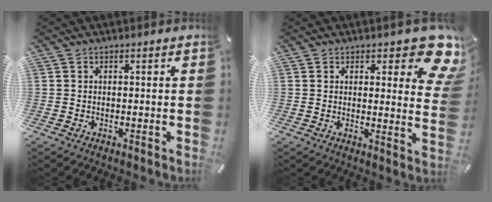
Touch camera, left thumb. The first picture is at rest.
{"total": 11.5, "force": [7.2, 4.6, 7.7], "torque": [-0.079, -0.052, 0.121]}